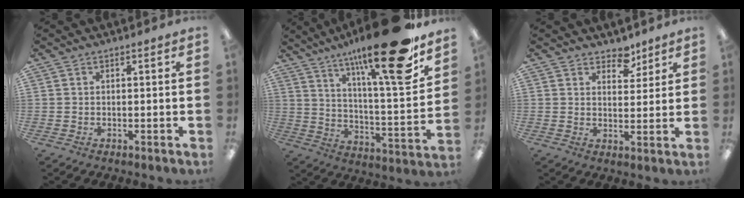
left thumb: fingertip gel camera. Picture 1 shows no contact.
{"total": 23.6, "force": [16.7, 4.1, 16.1], "torque": [-0.250, -0.113, 0.260]}
{"total": 5.6, "force": [4.5, 2.9, 1.6], "torque": [-0.004, -0.030, 0.076]}